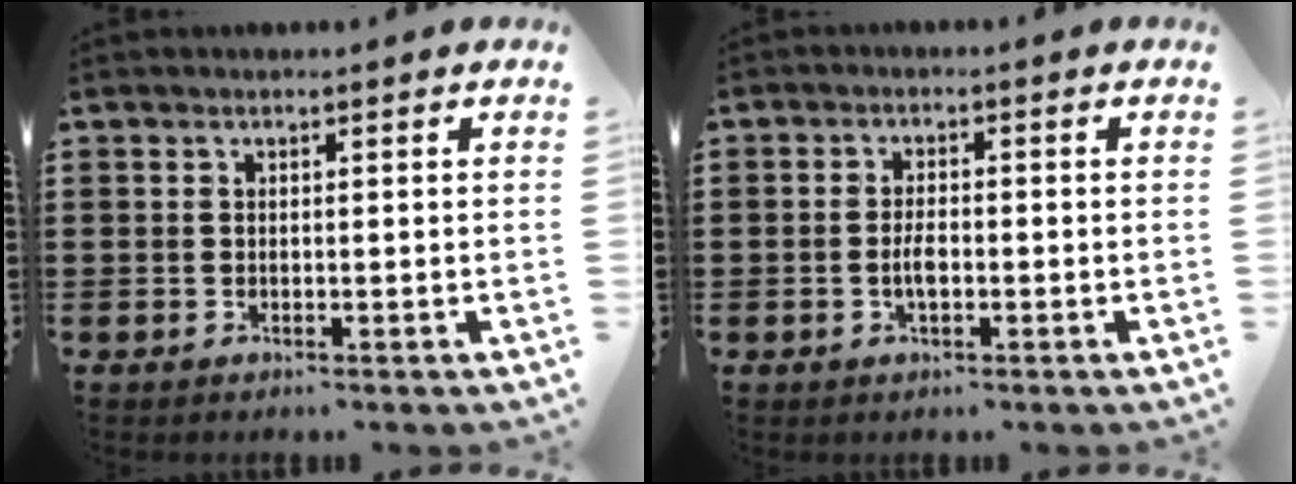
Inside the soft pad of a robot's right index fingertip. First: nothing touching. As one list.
[{"total": 2.7, "force": [-0.7, 1.1, 2.3], "torque": [-0.052, -0.004, -0.013]}]